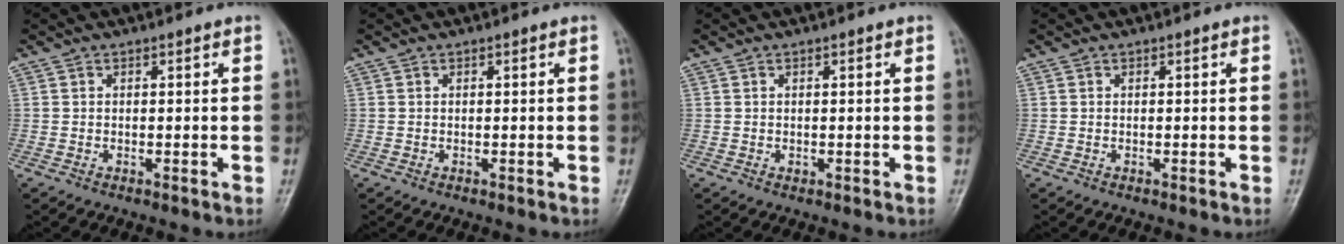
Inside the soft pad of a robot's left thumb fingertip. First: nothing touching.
{"total": 0.0}
{"total": 0.5, "force": [0.1, 0.3, 0.4], "torque": [-0.004, -0.001, 0.003]}
{"total": 0.0}